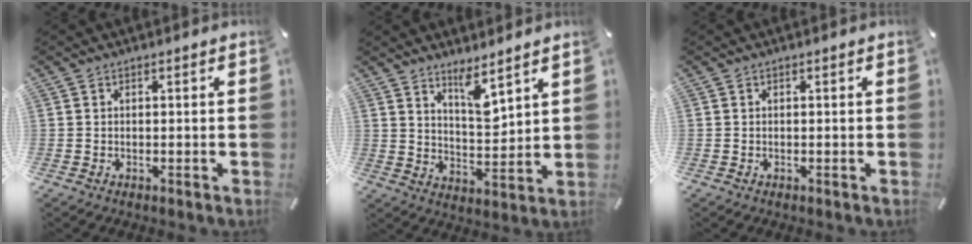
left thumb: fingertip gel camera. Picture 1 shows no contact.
{"total": 7.6, "force": [6.1, 2.0, 3.9], "torque": [-0.056, -0.049, 0.104]}
{"total": 0.0}